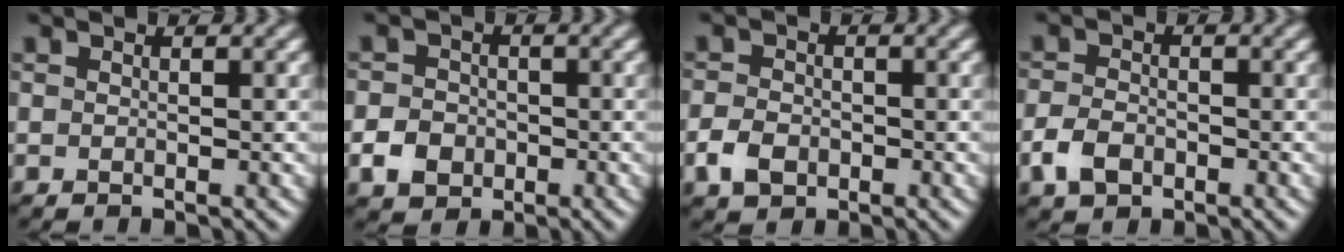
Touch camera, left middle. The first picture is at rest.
{"total": 3.3, "force": [-1.7, 2.5, 1.1], "torque": [-0.018, 0.000, -0.036]}
{"total": 3.0, "force": [-1.8, 1.9, 1.3], "torque": [-0.027, -0.003, -0.037]}
{"total": 3.1, "force": [-2.1, 1.8, 1.4], "torque": [-0.033, -0.003, -0.044]}